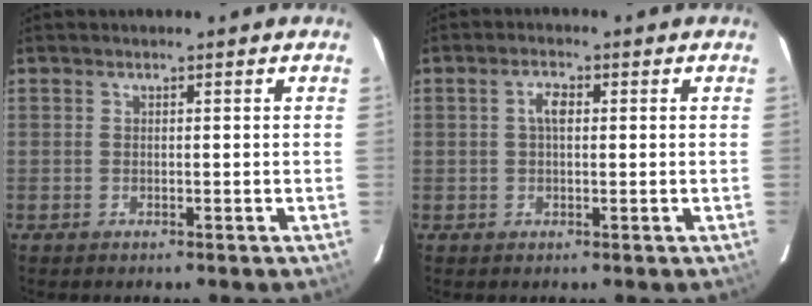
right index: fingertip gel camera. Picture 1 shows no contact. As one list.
[{"total": 2.6, "force": [0.4, 1.2, 2.3], "torque": [-0.043, 0.009, 0.006]}]